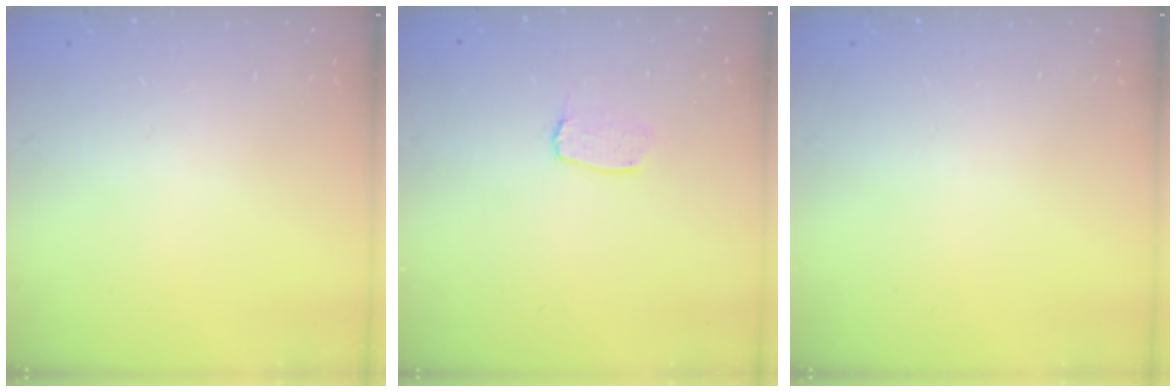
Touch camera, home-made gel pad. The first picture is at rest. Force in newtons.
{"total": 4.0, "press": 4.0, "slide": 0.3}
{"total": 0.0}